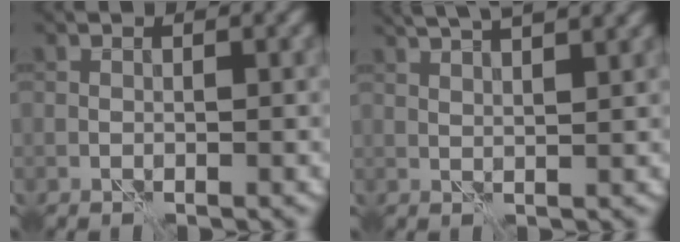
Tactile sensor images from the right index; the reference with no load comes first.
{"total": 7.3, "force": [4.9, 2.5, 4.8], "torque": [-0.051, 0.039, 0.047]}